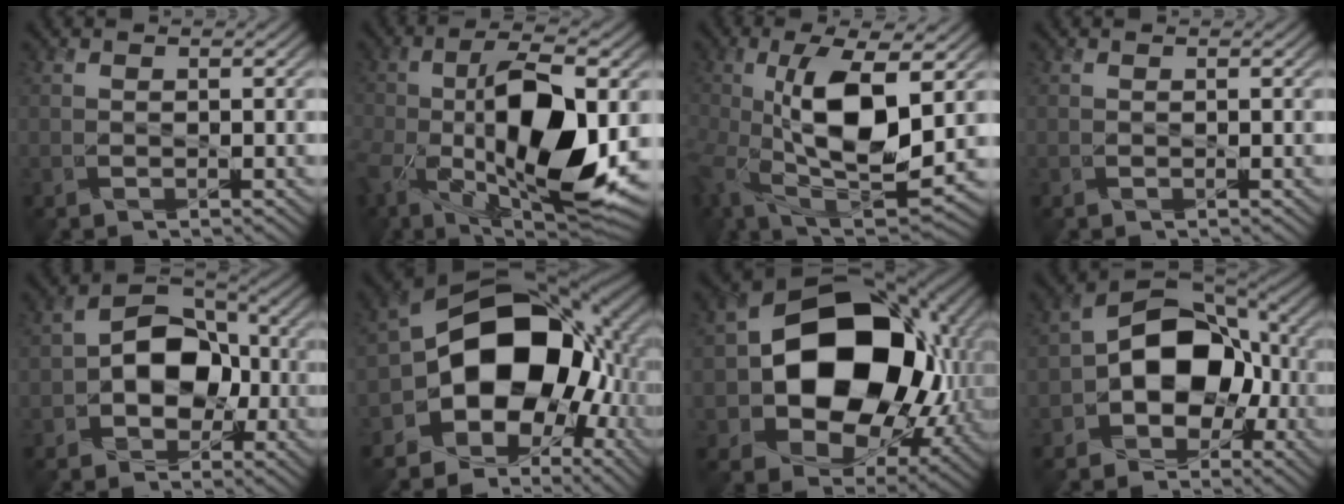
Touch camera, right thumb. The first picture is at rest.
{"total": 15.7, "force": [-2.6, 7.0, 13.9], "torque": [-0.264, -0.017, -0.039]}
{"total": 13.1, "force": [0.4, 5.6, 11.8], "torque": [-0.240, -0.006, 0.009]}
{"total": 0.0}
{"total": 7.1, "force": [-1.3, 5.2, 4.6], "torque": [-0.068, 0.014, -0.036]}
{"total": 16.3, "force": [-2.4, 12.2, 10.5], "torque": [-0.151, -0.005, -0.046]}
{"total": 16.5, "force": [0.2, 12.4, 10.9], "torque": [-0.171, -0.017, 0.011]}
{"total": 10.3, "force": [-2.4, 7.5, 6.7], "torque": [-0.100, 0.010, -0.060]}